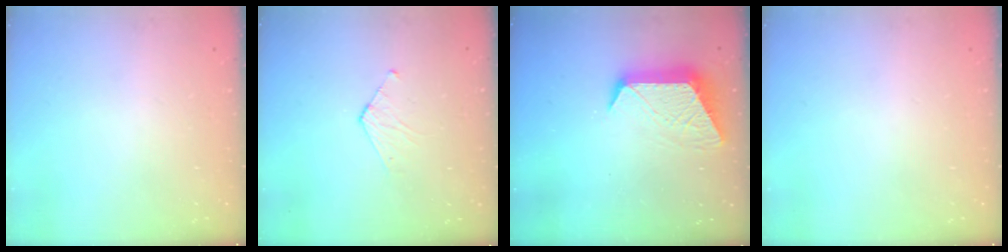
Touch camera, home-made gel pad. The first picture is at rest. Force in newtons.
{"total": 3.5, "press": 3.5, "slide": 0.3}
{"total": 12.1, "press": 12.1, "slide": 0.7}
{"total": 0.0}